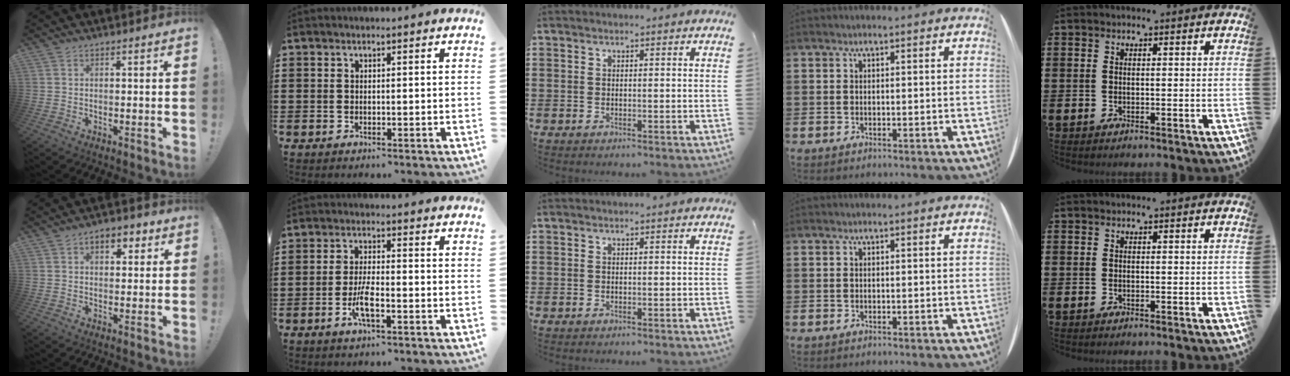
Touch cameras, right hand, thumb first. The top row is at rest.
{"thumb": {"total": 5.3, "force": [2.2, 3.4, 3.4], "torque": [-0.041, 0.002, 0.034]}, "index": {"total": 4.6, "force": [-2.0, 1.0, 4.1], "torque": [-0.086, -0.006, -0.041]}}